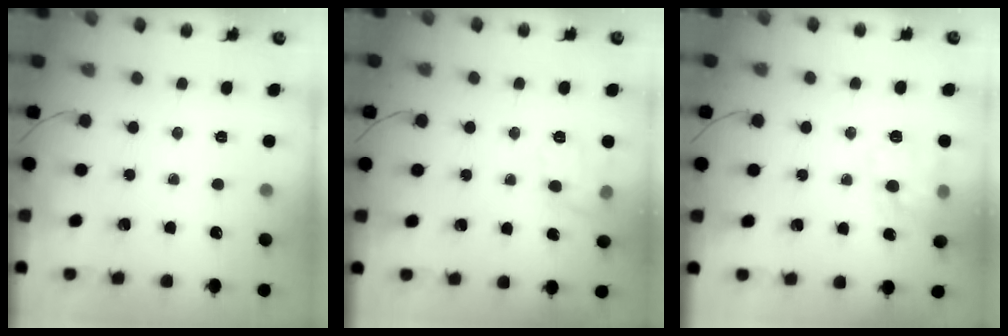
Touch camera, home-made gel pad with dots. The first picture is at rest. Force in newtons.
{"total": 9.9, "press": 9.9, "slide": 0.7}
{"total": 10.3, "press": 10.3, "slide": 0.7}